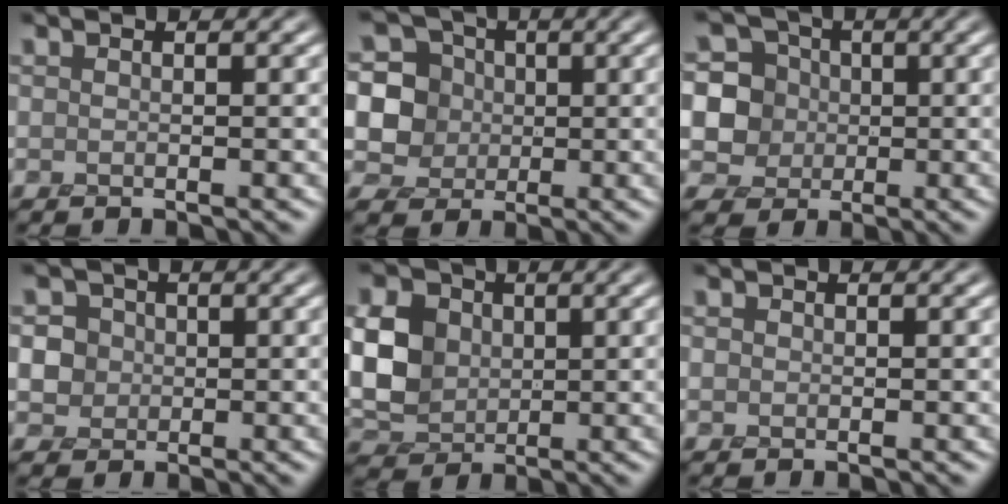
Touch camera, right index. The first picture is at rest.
{"total": 6.4, "force": [1.0, 5.8, 2.4], "torque": [-0.038, 0.028, -0.007]}
{"total": 6.1, "force": [0.6, 5.8, 2.0], "torque": [-0.031, 0.029, -0.009]}
{"total": 3.8, "force": [0.4, 3.6, 1.2], "torque": [0.001, 0.024, -0.007]}
{"total": 8.0, "force": [0.8, 6.3, 4.8], "torque": [-0.127, 0.011, 0.006]}
{"total": 0.6, "force": [-0.2, 0.5, 0.2], "torque": [-0.002, -0.002, -0.008]}